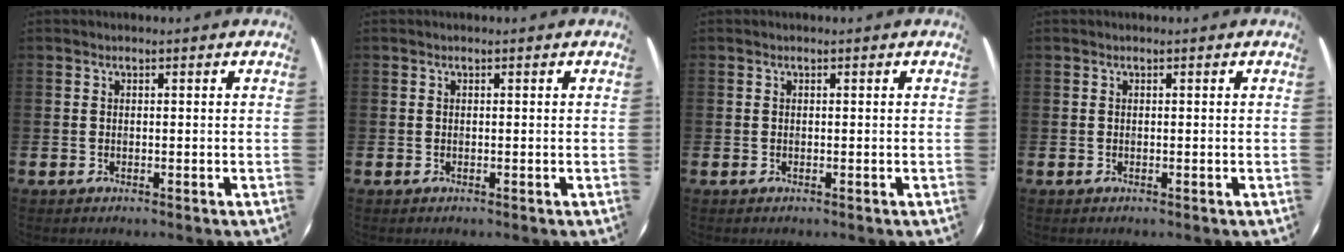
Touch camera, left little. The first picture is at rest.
{"total": 0.0}
{"total": 0.0}
{"total": 0.0}